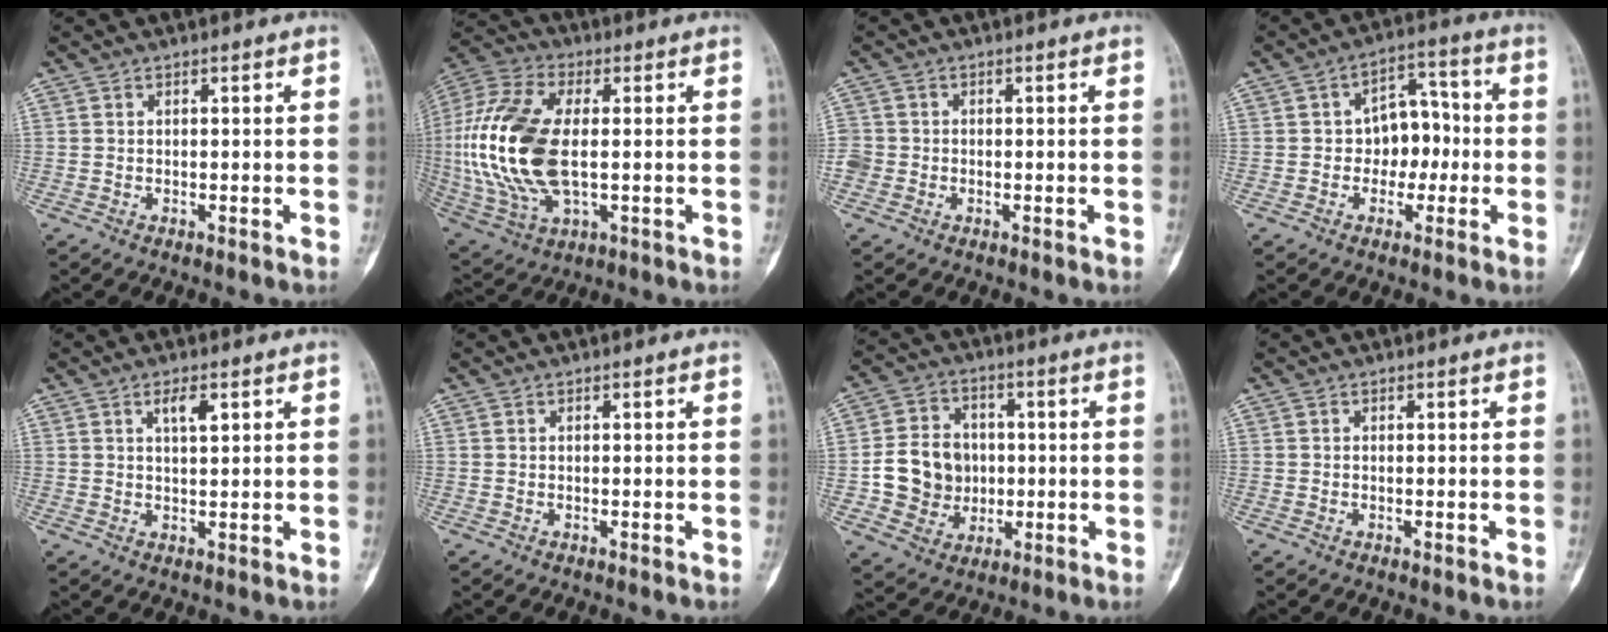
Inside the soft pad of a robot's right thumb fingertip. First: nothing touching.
{"total": 21.4, "force": [-0.1, 11.2, 18.3], "torque": [-0.409, -0.002, 0.003]}
{"total": 3.3, "force": [-0.7, 3.1, 0.9], "torque": [-0.016, 0.010, -0.016]}
{"total": 8.5, "force": [-0.9, 6.2, 5.8], "torque": [-0.043, 0.033, -0.023]}
{"total": 4.2, "force": [1.9, 1.2, 3.5], "torque": [-0.058, -0.008, 0.034]}
{"total": 0.0}
{"total": 11.8, "force": [-0.6, 10.4, 5.4], "torque": [-0.062, 0.014, -0.008]}
{"total": 0.0}